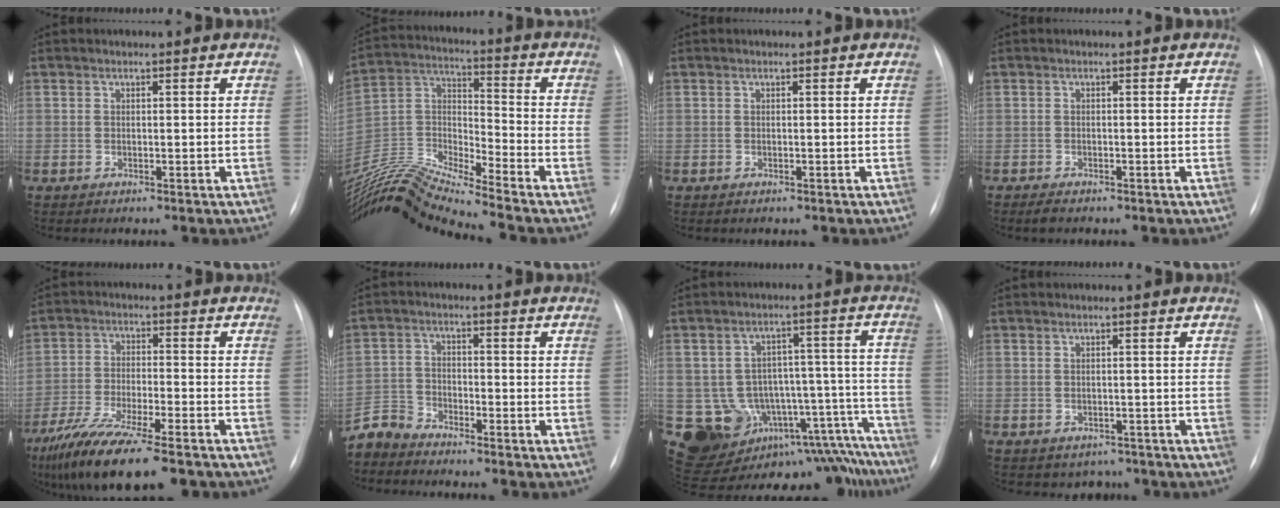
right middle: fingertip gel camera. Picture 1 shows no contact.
{"total": 17.6, "force": [-16.5, -1.6, 6.1], "torque": [-0.124, 0.016, -0.308]}
{"total": 0.0}
{"total": 1.5, "force": [-1.2, 0.6, 0.7], "torque": [-0.021, -0.004, -0.017]}
{"total": 15.0, "force": [-11.2, 2.5, 9.8], "torque": [-0.186, -0.040, -0.189]}
{"total": 4.6, "force": [-4.5, 1.1, -0.2], "torque": [0.002, -0.009, -0.091]}
{"total": 18.6, "force": [-13.1, 10.9, 7.6], "torque": [-0.076, 0.084, -0.155]}
{"total": 3.1, "force": [-2.4, 2.0, 0.3], "torque": [0.001, 0.011, -0.026]}